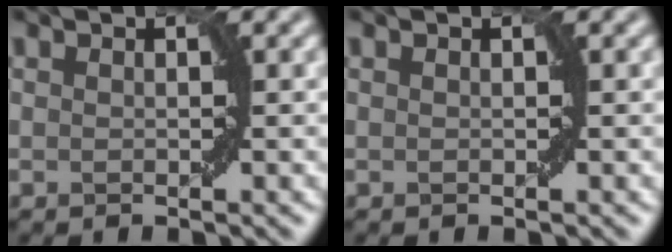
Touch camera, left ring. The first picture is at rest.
{"total": 0.0}